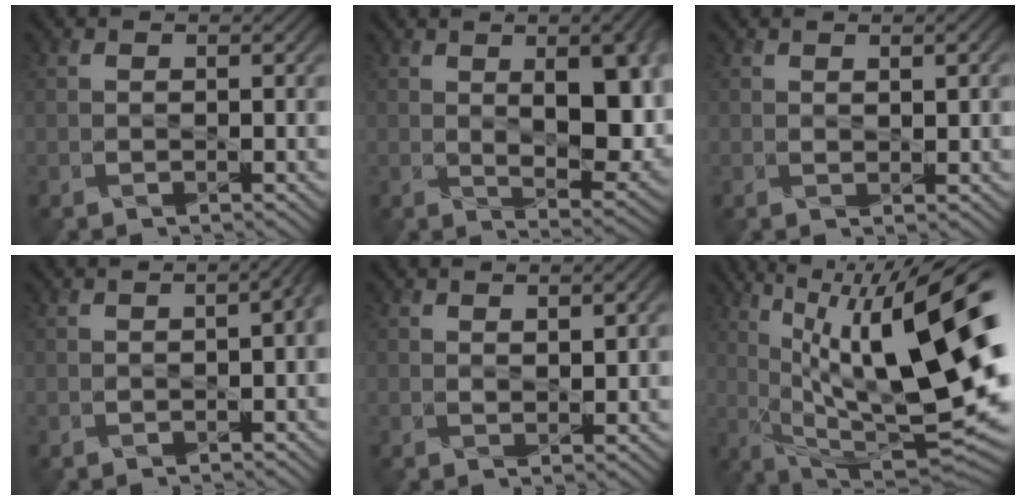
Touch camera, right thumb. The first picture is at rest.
{"total": 12.9, "force": [1.7, 5.6, 11.5], "torque": [-0.151, 0.002, 0.025]}
{"total": 1.8, "force": [0.8, 0.4, 1.6], "torque": [-0.024, -0.002, 0.017]}
{"total": 3.8, "force": [-0.3, 1.5, 3.4], "torque": [-0.038, -0.003, 0.004]}
{"total": 2.6, "force": [1.0, 0.8, 2.2], "torque": [-0.035, -0.002, 0.022]}
{"total": 20.6, "force": [5.1, 6.5, 18.8], "torque": [-0.281, 0.023, 0.083]}